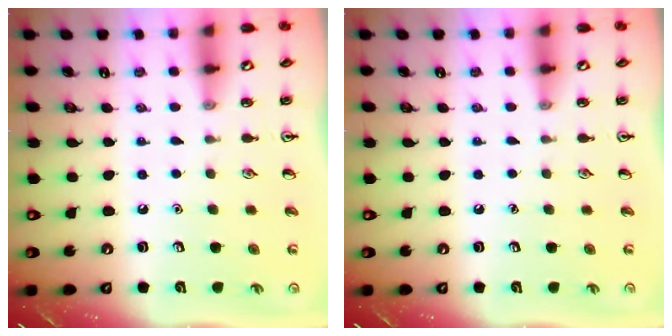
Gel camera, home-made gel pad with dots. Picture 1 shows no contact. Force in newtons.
{"total": 0.0}